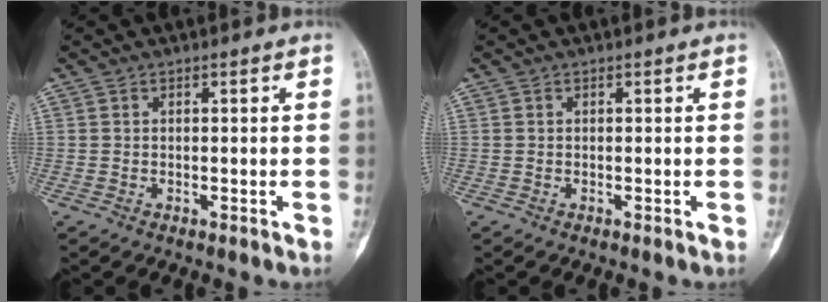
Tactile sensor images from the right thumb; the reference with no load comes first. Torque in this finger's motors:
{"motor_torque": [0.02, 0.00, 0.01, -0.01, 0.00]}